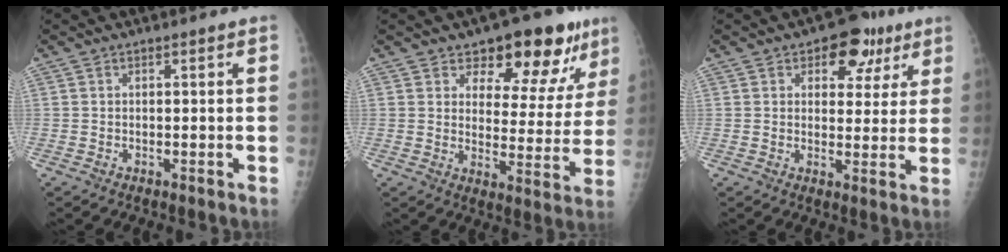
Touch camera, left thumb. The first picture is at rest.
{"total": 14.8, "force": [9.8, 7.2, 8.5], "torque": [-0.049, -0.052, 0.133]}
{"total": 9.0, "force": [4.7, 5.7, 5.0], "torque": [-0.019, -0.012, 0.058]}